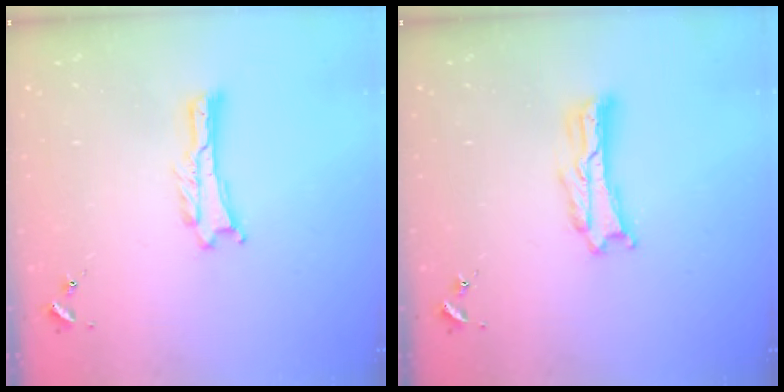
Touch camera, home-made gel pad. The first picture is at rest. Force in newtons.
{"total": 2.8, "press": 2.7, "slide": 0.4}